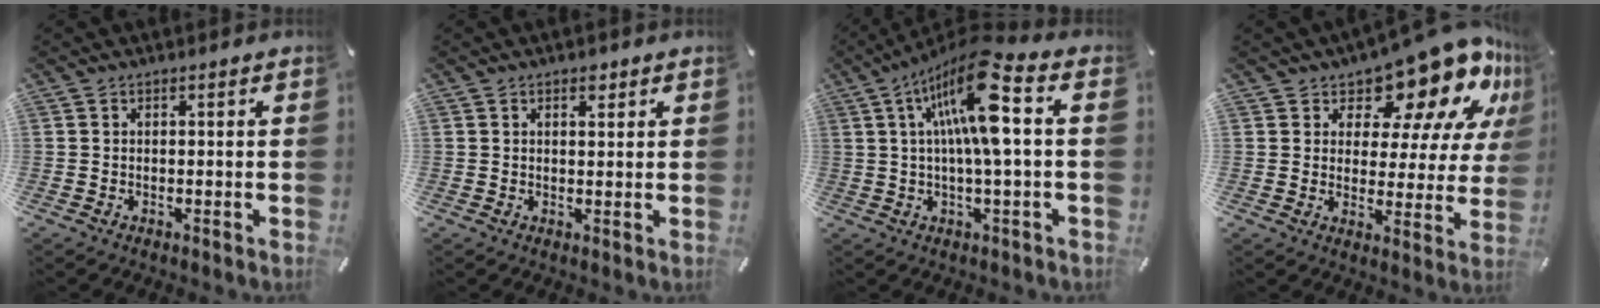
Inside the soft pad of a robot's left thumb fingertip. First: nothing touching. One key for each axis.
{"total": 2.0, "fx": 1.1, "fy": 1.3, "fz": 1.0, "tx": -0.006, "ty": -0.004, "tz": 0.016}
{"total": 16.8, "fx": 4.7, "fy": 3.7, "fz": 15.7, "tx": -0.297, "ty": -0.014, "tz": 0.066}
{"total": 15.3, "fx": 12.0, "fy": 6.5, "fz": 6.8, "tx": -0.105, "ty": -0.102, "tz": 0.203}